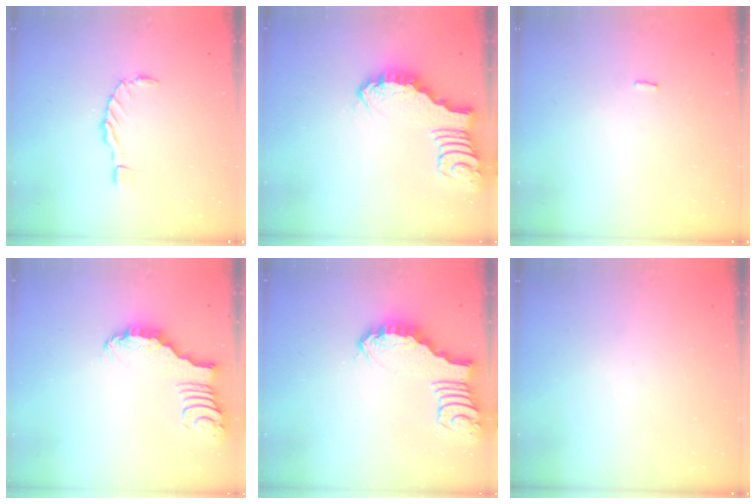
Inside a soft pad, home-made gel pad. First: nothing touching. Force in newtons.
{"total": 2.4, "press": 2.4, "slide": 0.2}
{"total": 2.0, "press": 2.0, "slide": 0.3}
{"total": 2.2, "press": 2.2, "slide": 0.4}
{"total": 2.4, "press": 2.4, "slide": 0.2}
{"total": 0.0}